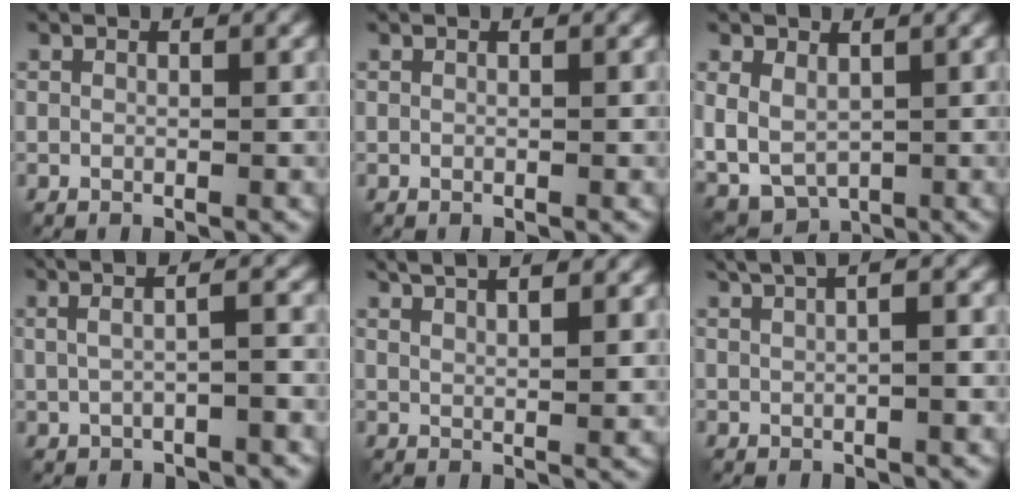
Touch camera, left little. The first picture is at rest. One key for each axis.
{"total": 0.0}
{"total": 5.3, "fx": 0.8, "fy": 3.7, "fz": 3.7, "tx": -0.083, "ty": -0.009, "tz": 0.014}
{"total": 5.1, "fx": 1.2, "fy": 2.2, "fz": 4.5, "tx": -0.064, "ty": 0.024, "tz": 0.004}
{"total": 6.1, "fx": 4.0, "fy": 2.0, "fz": 4.1, "tx": -0.044, "ty": 0.022, "tz": 0.040}
{"total": 6.7, "fx": 2.6, "fy": 2.9, "fz": 5.4, "tx": -0.067, "ty": 0.034, "tz": 0.029}